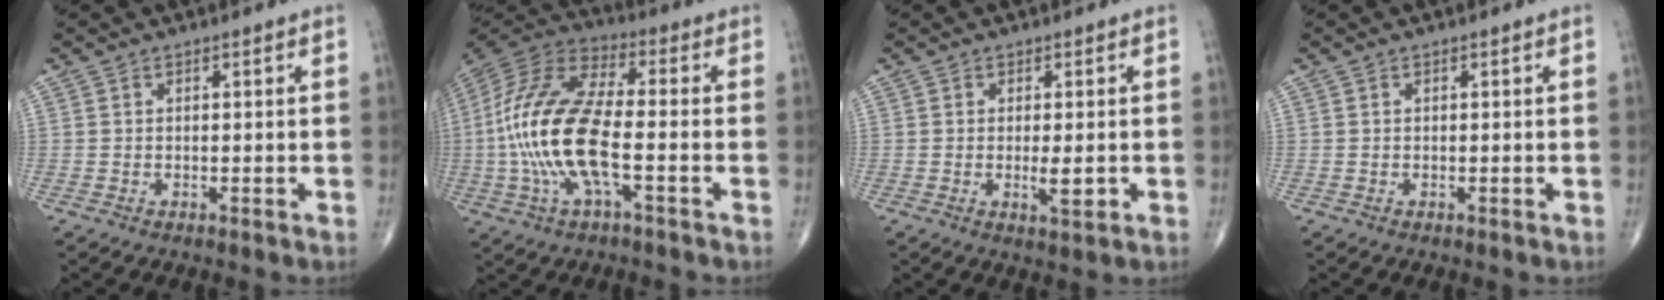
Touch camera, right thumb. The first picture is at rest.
{"total": 19.5, "force": [-3.0, 7.1, 17.8], "torque": [-0.392, 0.026, -0.059]}
{"total": 3.1, "force": [-0.4, 0.9, 2.9], "torque": [-0.048, -0.007, -0.006]}
{"total": 0.0}